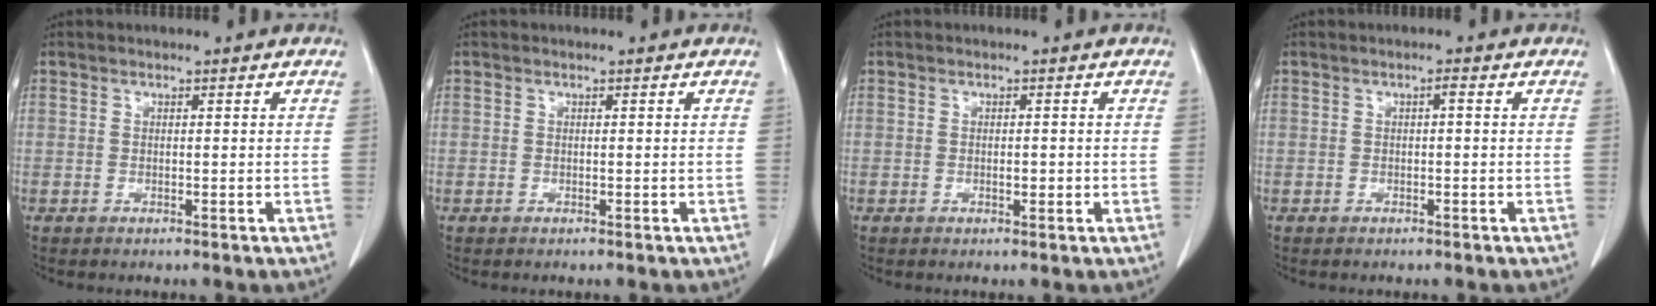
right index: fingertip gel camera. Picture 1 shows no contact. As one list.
[{"total": 0.0}, {"total": 1.1, "force": [-0.2, 0.5, 1.0], "torque": [-0.017, 0.000, -0.001]}, {"total": 0.8, "force": [0.1, 0.1, 0.8], "torque": [-0.012, 0.002, 0.001]}]